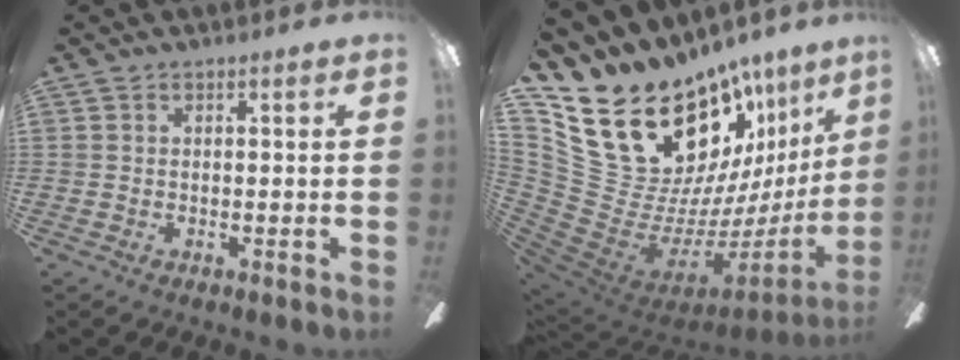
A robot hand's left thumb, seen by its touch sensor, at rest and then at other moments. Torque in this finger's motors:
{"motor_torque": [3.77, 1.24, 0.82, -1.95, 0.19]}